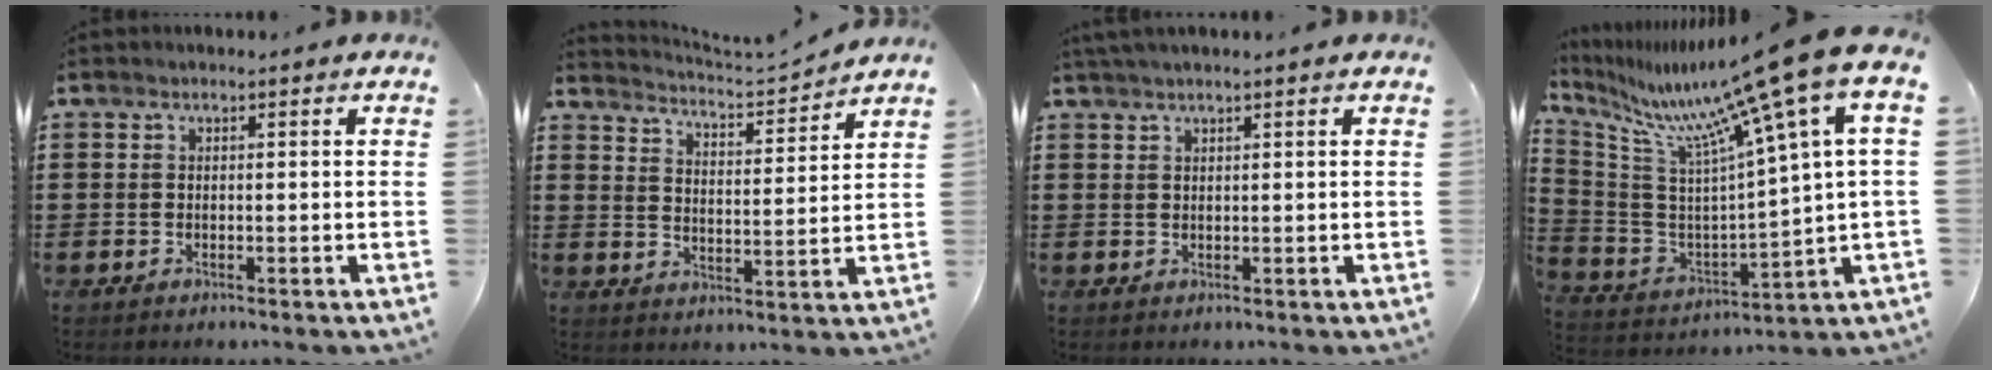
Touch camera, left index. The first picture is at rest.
{"total": 3.3, "force": [3.3, -0.3, 0.2], "torque": [-0.024, -0.029, 0.052]}
{"total": 1.4, "force": [1.2, -0.2, 0.8], "torque": [-0.016, 0.000, 0.023]}
{"total": 14.7, "force": [11.1, -0.2, 9.6], "torque": [-0.196, -0.085, 0.170]}